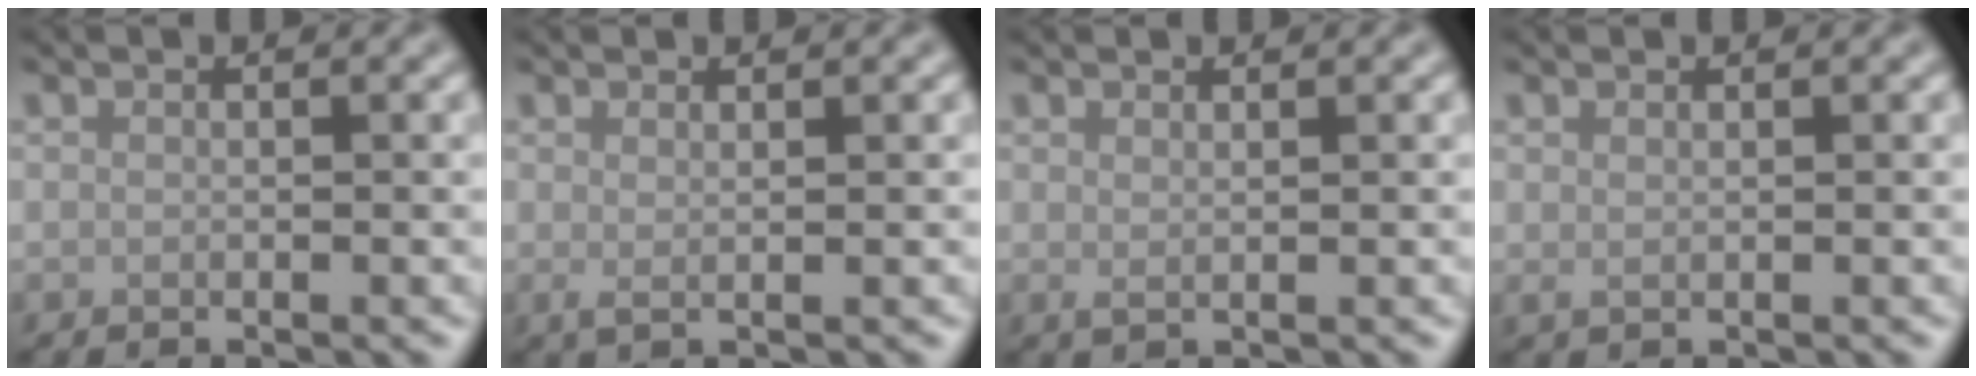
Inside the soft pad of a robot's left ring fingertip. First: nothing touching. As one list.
[{"total": 1.1, "force": [0.4, 0.4, 1.0], "torque": [-0.014, -0.003, 0.006]}, {"total": 0.9, "force": [0.6, 0.3, 0.7], "torque": [-0.010, -0.002, 0.009]}, {"total": 0.8, "force": [0.5, 0.3, 0.5], "torque": [-0.011, 0.000, 0.009]}]